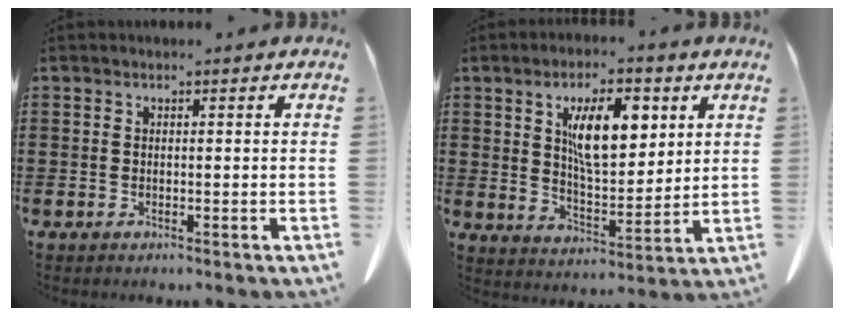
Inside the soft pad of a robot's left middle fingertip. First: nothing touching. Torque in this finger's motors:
{"motor_torque": [2.14, 0.00, 1.02, 0.18]}